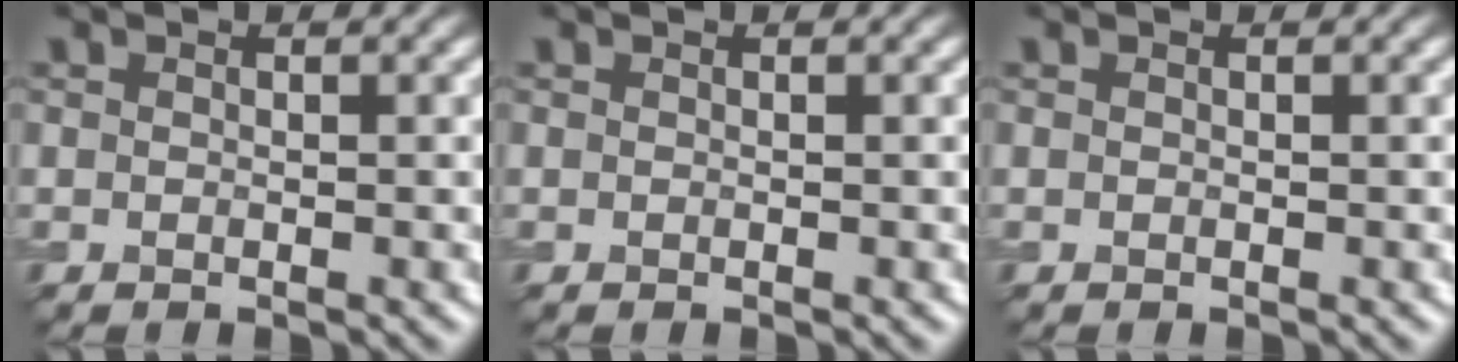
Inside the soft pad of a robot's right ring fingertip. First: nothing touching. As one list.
[{"total": 0.0}, {"total": 0.0}]